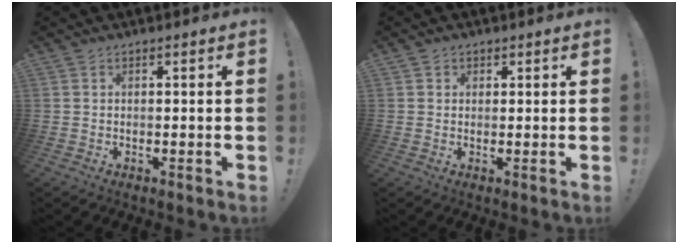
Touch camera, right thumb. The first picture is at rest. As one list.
[{"total": 1.5, "force": [0.8, 1.3, 0.2], "torque": [0.008, -0.006, 0.012]}]